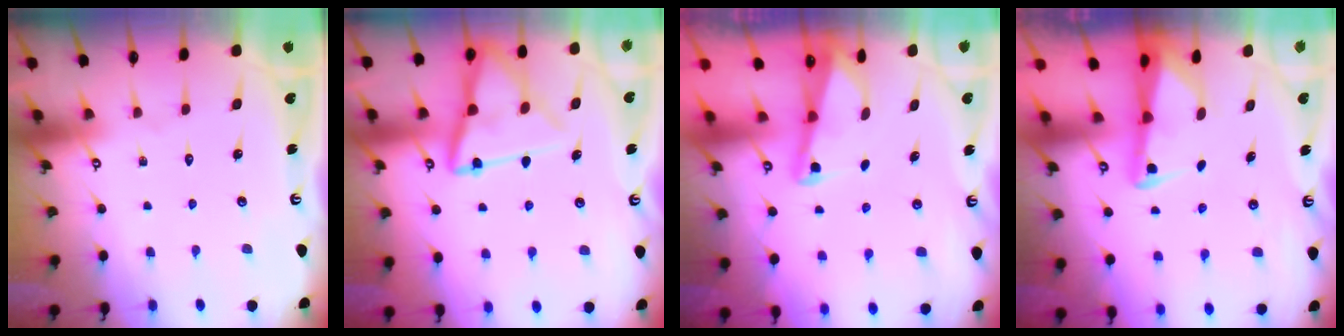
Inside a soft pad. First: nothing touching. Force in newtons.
{"total": 14.6, "press": 14.5, "slide": 1.5}
{"total": 2.1, "press": 2.1, "slide": 0.4}
{"total": 2.3, "press": 2.3, "slide": 0.3}